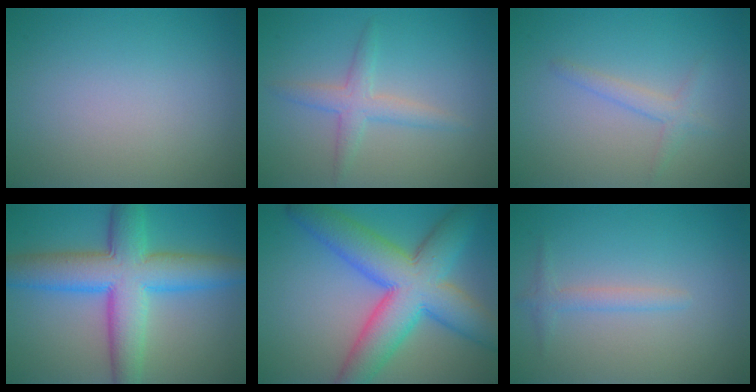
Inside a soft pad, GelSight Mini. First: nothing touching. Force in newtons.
{"total": 2.5, "press": 2.5, "slide": 0.1}
{"total": 1.6, "press": 1.6, "slide": 0.1}
{"total": 9.2, "press": 9.2, "slide": 0.2}
{"total": 10.8, "press": 10.8, "slide": 0.2}
{"total": 1.4, "press": 1.4, "slide": 0.0}